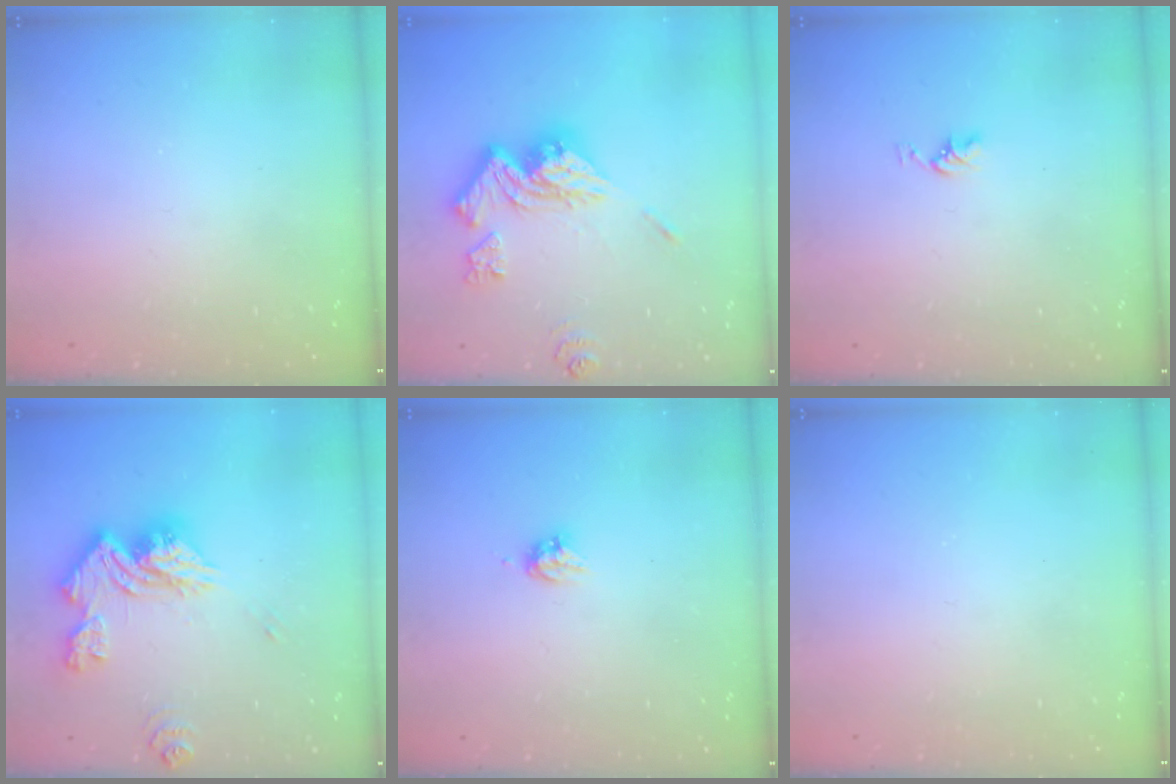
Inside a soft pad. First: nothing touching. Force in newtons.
{"total": 18.9, "press": 18.8, "slide": 1.9}
{"total": 2.4, "press": 2.4, "slide": 0.4}
{"total": 16.0, "press": 15.9, "slide": 1.8}
{"total": 4.7, "press": 4.6, "slide": 0.6}
{"total": 0.0}